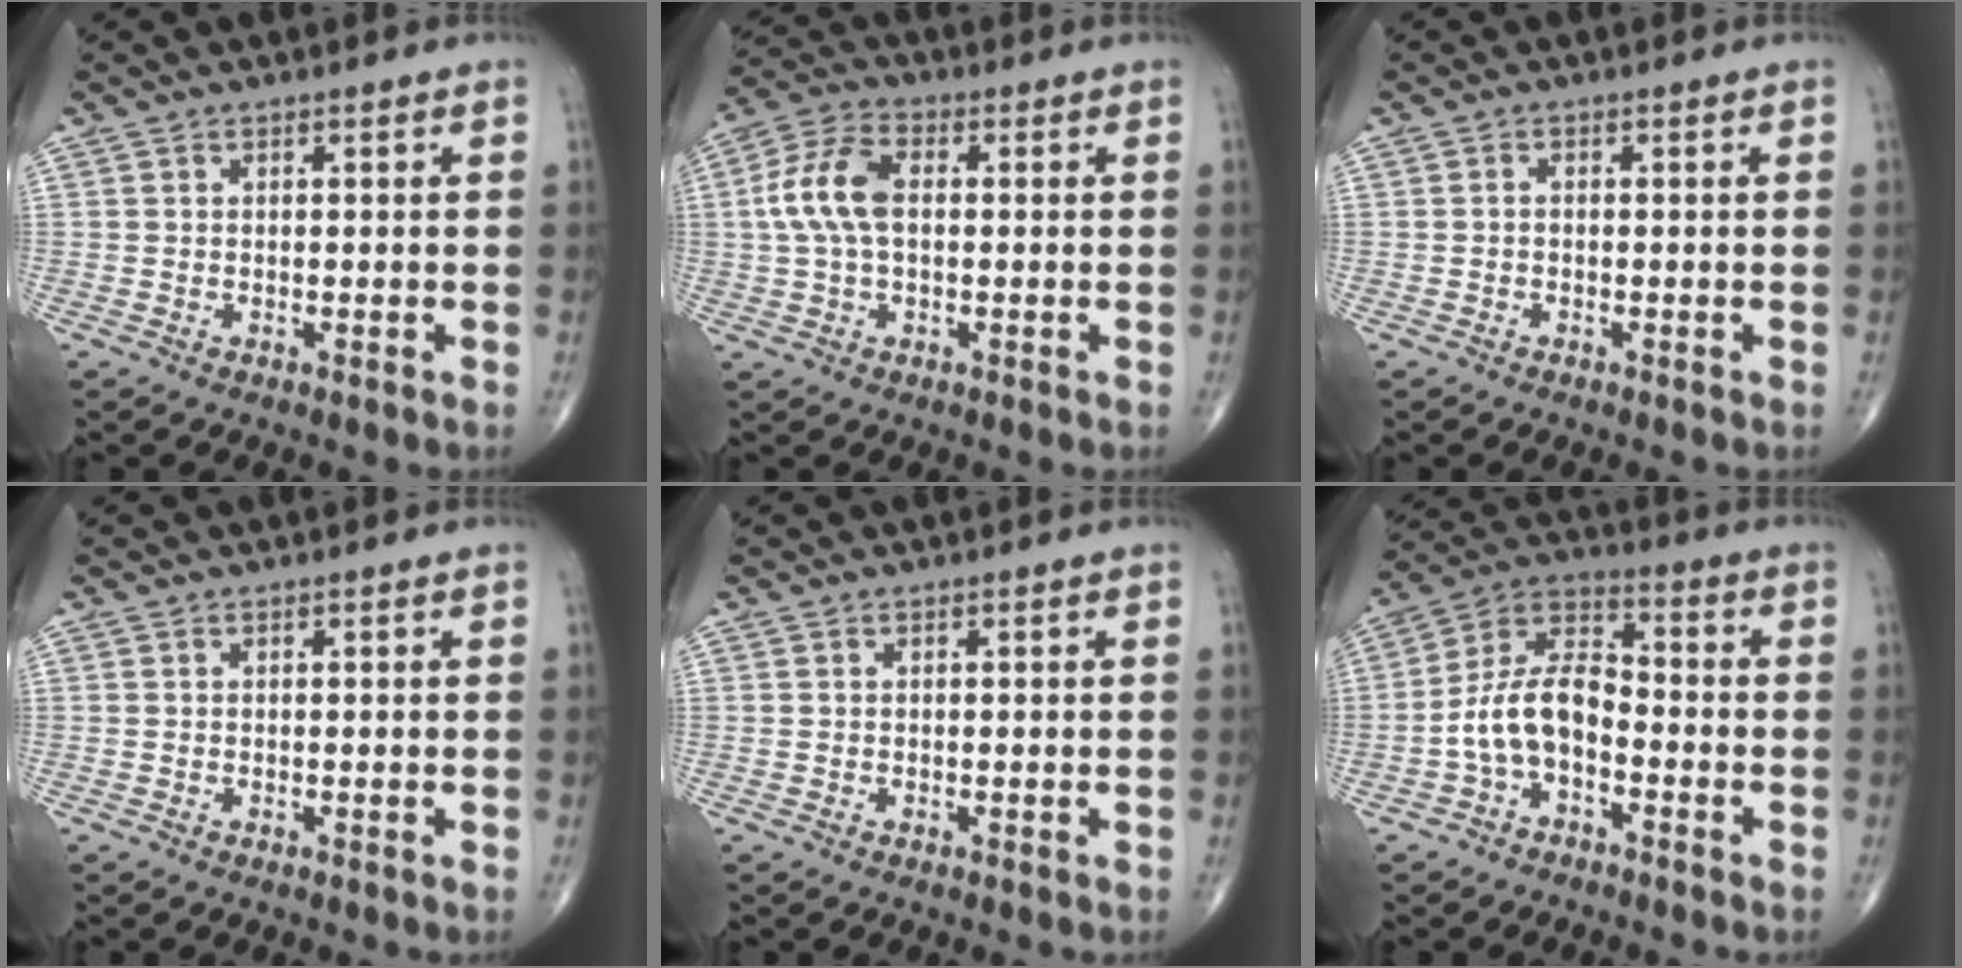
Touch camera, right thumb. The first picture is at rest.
{"total": 9.7, "force": [0.7, 5.5, 7.9], "torque": [-0.170, 0.023, 0.010]}
{"total": 0.6, "force": [-0.2, 0.4, 0.5], "torque": [-0.006, 0.001, -0.008]}
{"total": 0.0}
{"total": 0.0}
{"total": 10.5, "force": [-3.0, 5.9, 8.1], "torque": [-0.148, 0.047, -0.068]}